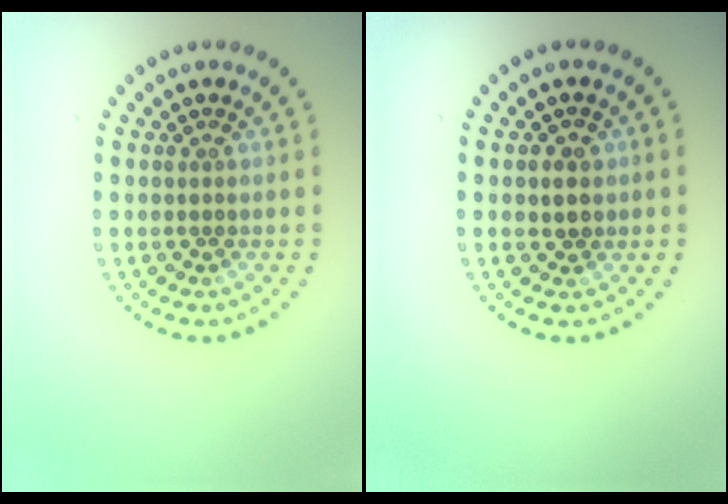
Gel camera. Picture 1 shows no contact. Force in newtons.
{"total": 1.3, "press": 1.2, "slide": 0.5}